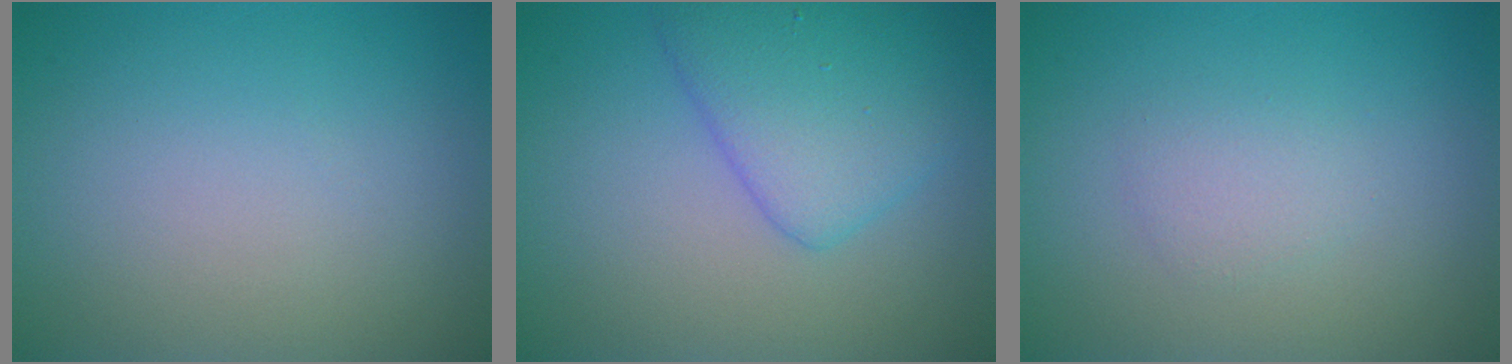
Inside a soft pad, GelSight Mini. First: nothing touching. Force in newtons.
{"total": 4.8, "press": 4.8, "slide": 0.1}
{"total": 1.5, "press": 1.5, "slide": 0.0}